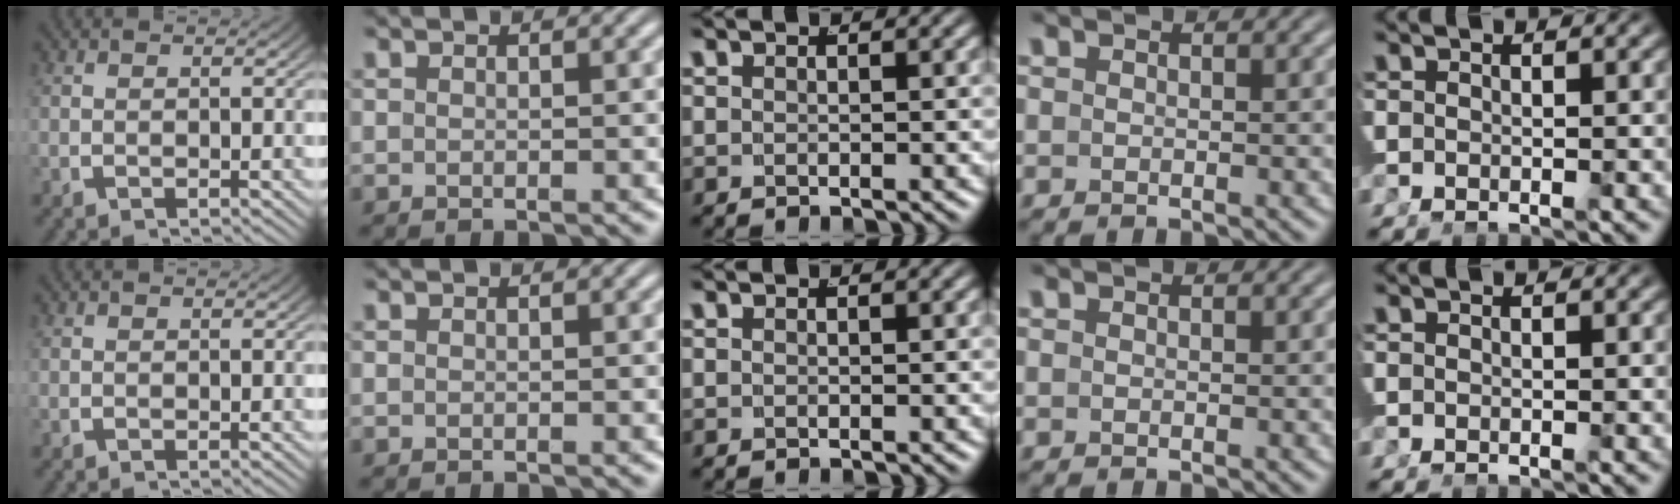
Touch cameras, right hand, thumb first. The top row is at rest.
{}